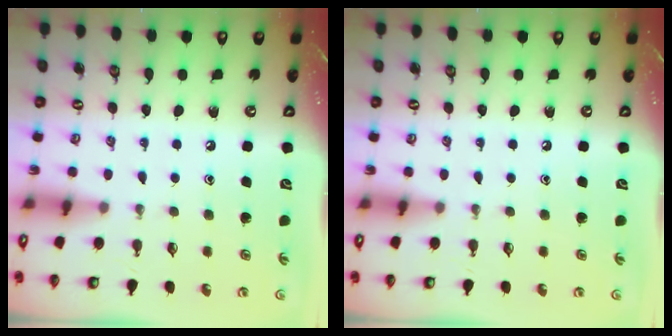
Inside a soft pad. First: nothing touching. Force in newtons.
{"total": 0.0}